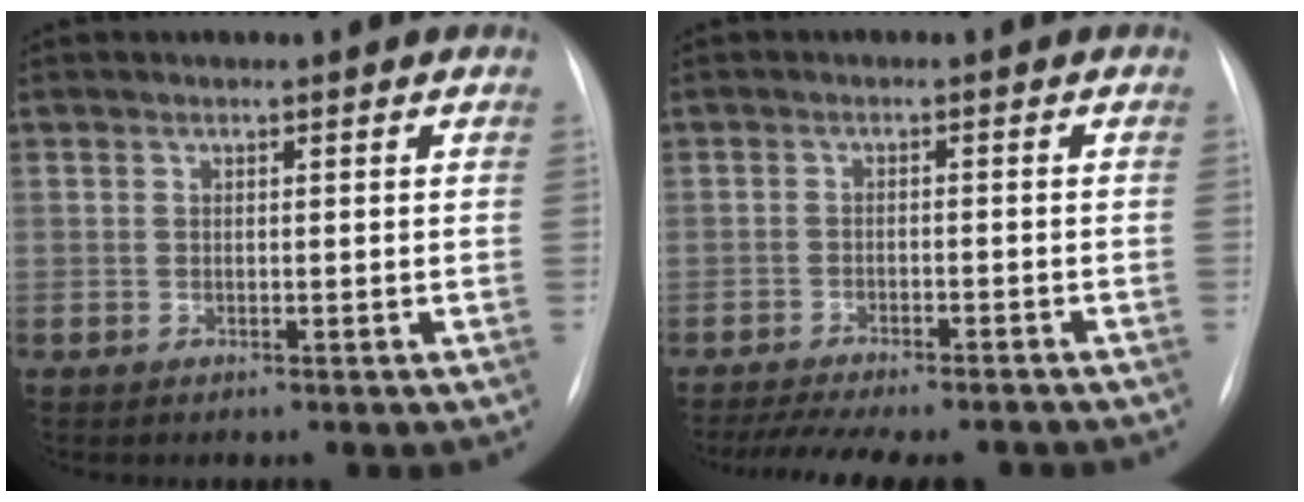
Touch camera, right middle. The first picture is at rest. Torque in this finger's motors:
{"motor_torque": [0.42, -0.41, 0.14, 0.05]}